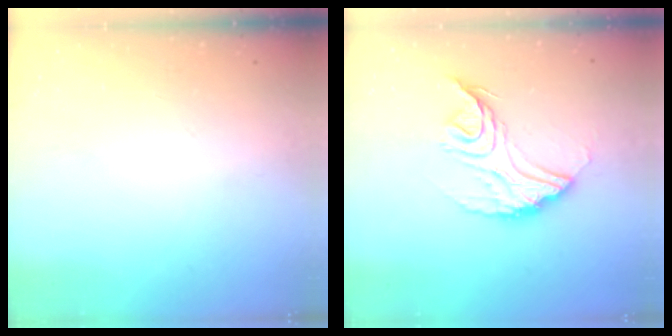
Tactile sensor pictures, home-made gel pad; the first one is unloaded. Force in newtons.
{"total": 14.3, "press": 14.2, "slide": 1.1}